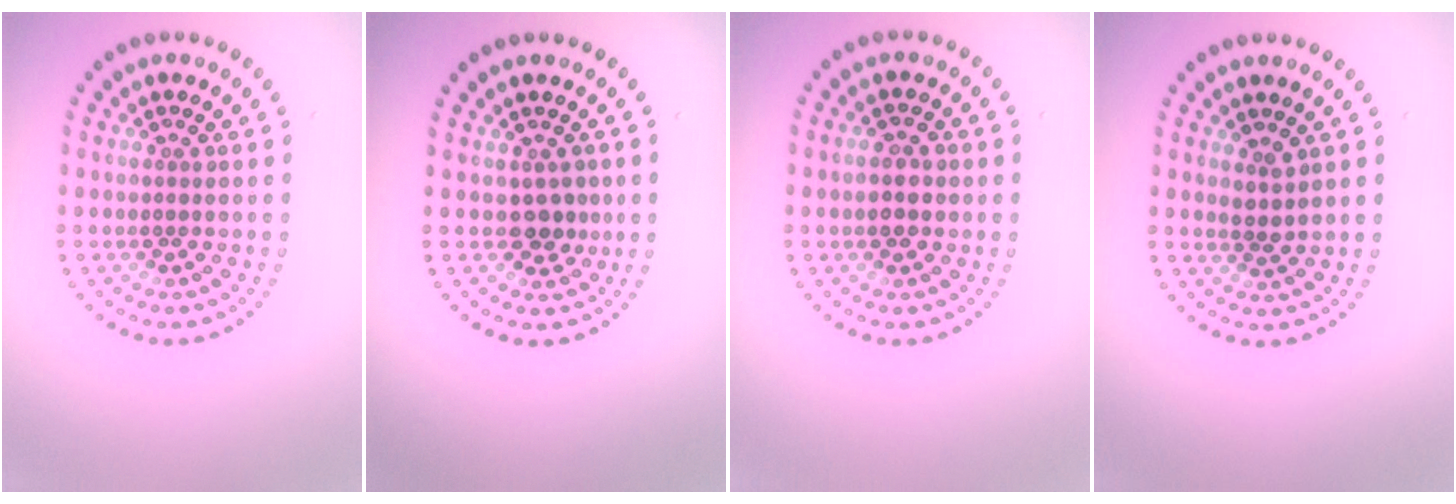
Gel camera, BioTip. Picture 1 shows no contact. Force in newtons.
{"total": 1.7, "press": 1.4, "slide": 0.9}
{"total": 2.1, "press": 2.1, "slide": 0.2}
{"total": 1.3, "press": 1.1, "slide": 0.8}